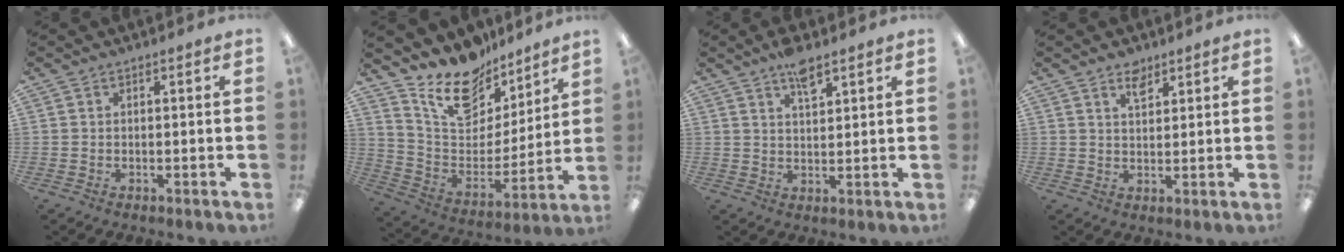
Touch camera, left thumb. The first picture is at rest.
{"total": 19.0, "force": [15.1, 9.0, 7.1], "torque": [-0.144, -0.105, 0.274]}
{"total": 5.6, "force": [4.1, 1.7, 3.4], "torque": [-0.053, -0.019, 0.068]}
{"total": 3.7, "force": [2.9, 1.6, 1.6], "torque": [-0.021, -0.010, 0.051]}